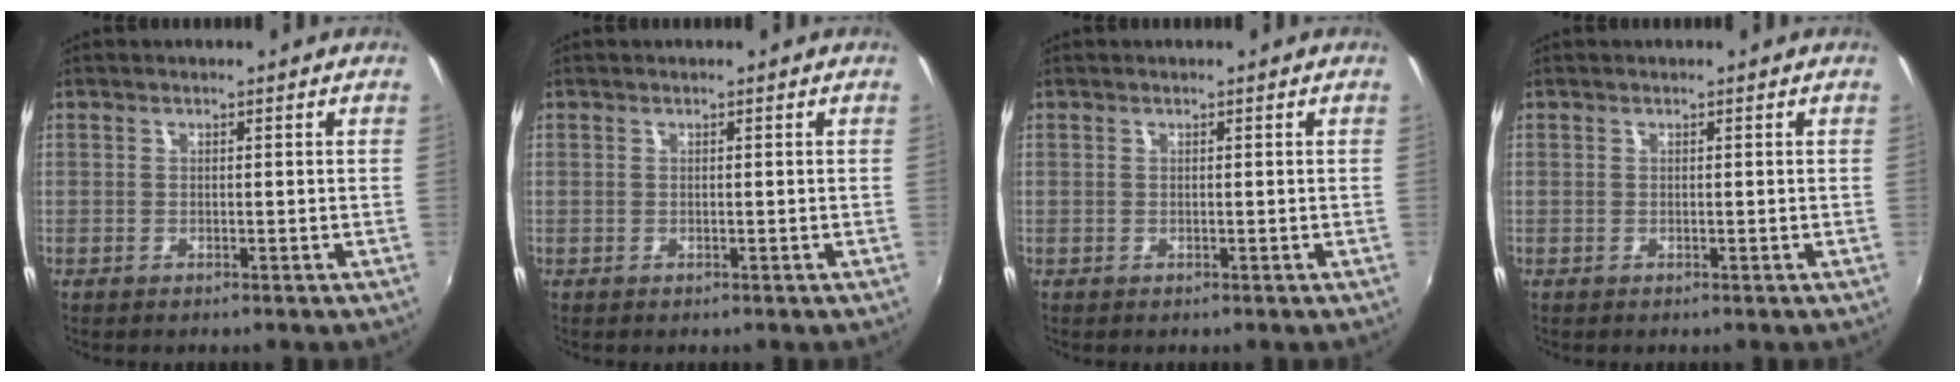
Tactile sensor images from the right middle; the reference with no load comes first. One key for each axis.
{"total": 0.0}
{"total": 0.0}
{"total": 0.0}